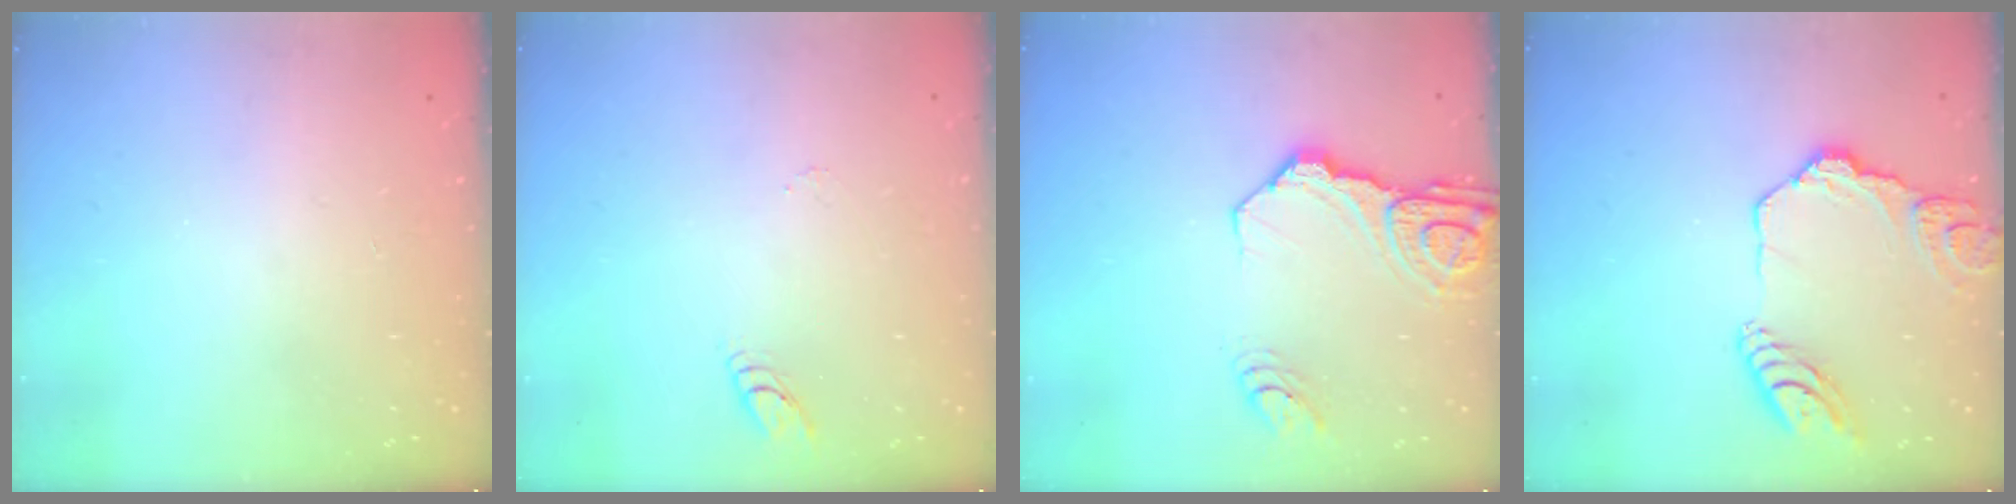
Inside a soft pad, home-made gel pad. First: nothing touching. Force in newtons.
{"total": 3.2, "press": 3.2, "slide": 0.4}
{"total": 13.5, "press": 13.4, "slide": 1.4}
{"total": 15.4, "press": 15.3, "slide": 1.5}